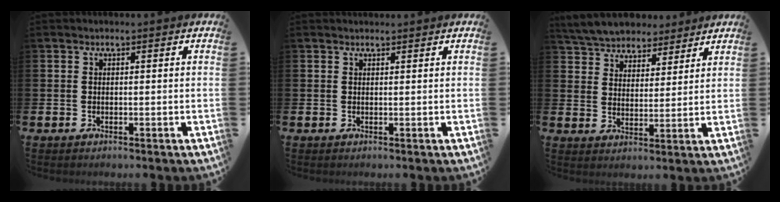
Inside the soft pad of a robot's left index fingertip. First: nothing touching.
{"total": 0.7, "force": [0.7, 0.1, 0.1], "torque": [0.006, -0.003, 0.010]}
{"total": 6.0, "force": [5.7, 1.7, 0.0], "torque": [-0.036, -0.031, 0.103]}